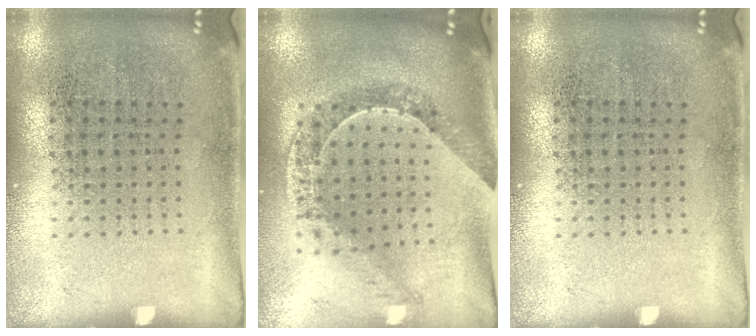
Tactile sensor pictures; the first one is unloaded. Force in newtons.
{"total": 1.0, "press": 0.9, "slide": 0.2}
{"total": 0.0}